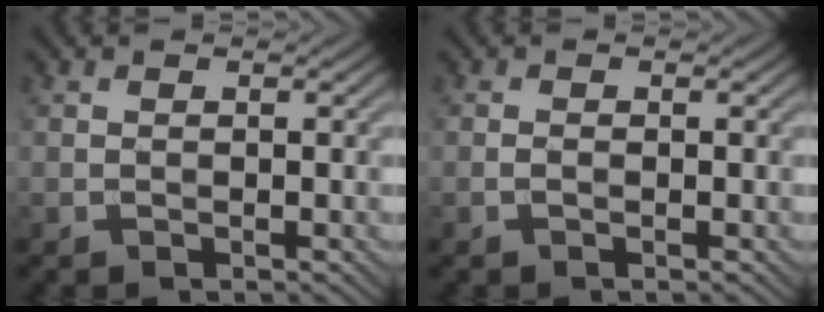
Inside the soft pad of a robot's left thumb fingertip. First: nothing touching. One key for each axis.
{"total": 0.5, "fx": -0.2, "fy": 0.1, "fz": 0.4, "tx": -0.009, "ty": 0.001, "tz": -0.004}